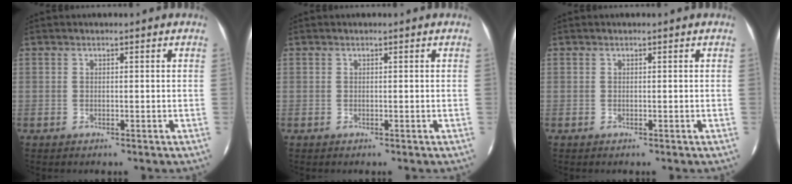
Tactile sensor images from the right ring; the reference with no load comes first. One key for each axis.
{"total": 0.0}
{"total": 0.0}